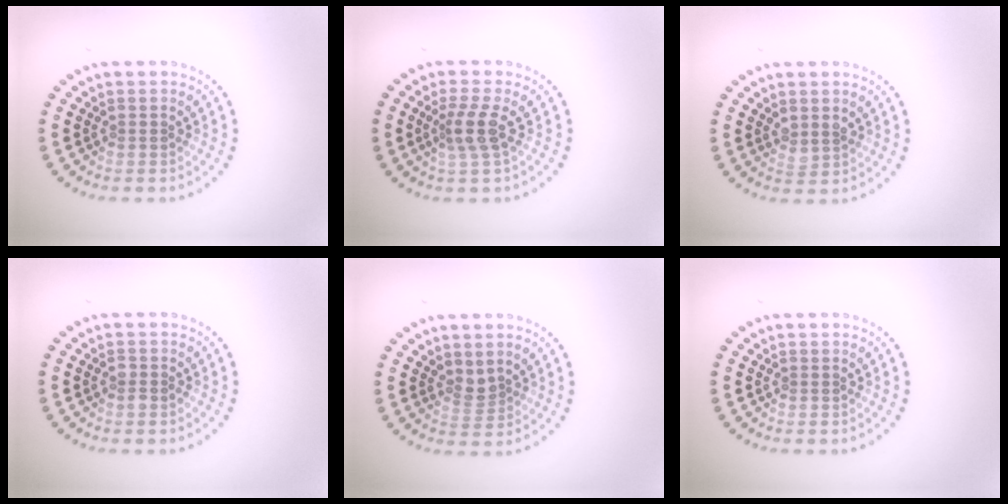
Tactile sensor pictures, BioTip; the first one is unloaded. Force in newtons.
{"total": 2.4, "press": 1.8, "slide": 1.5}
{"total": 1.5, "press": 1.3, "slide": 0.7}
{"total": 1.1, "press": 1.1, "slide": 0.4}
{"total": 1.5, "press": 1.1, "slide": 1.0}
{"total": 0.0}